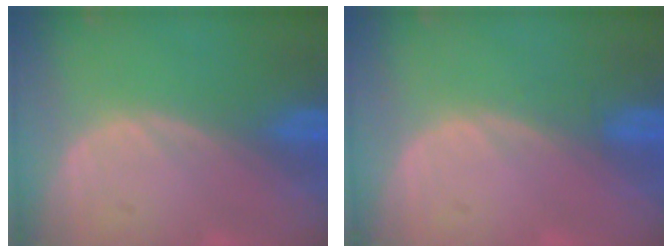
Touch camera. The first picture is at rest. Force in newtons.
{"total": 0.6, "press": 0.6, "slide": 0.2}